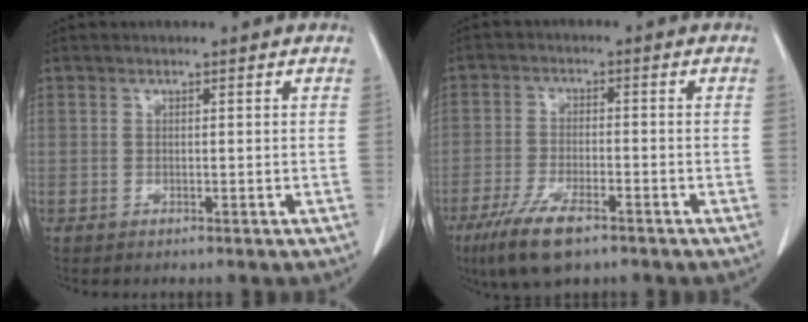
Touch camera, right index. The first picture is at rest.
{"total": 8.4, "force": [-5.4, 2.2, 6.0], "torque": [-0.118, -0.016, -0.094]}